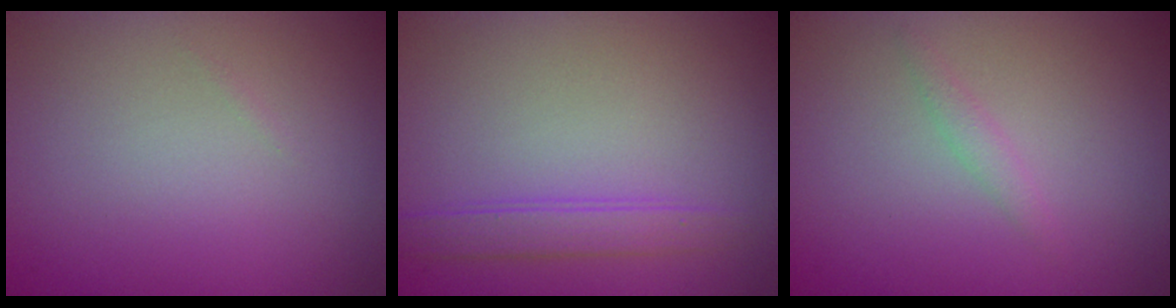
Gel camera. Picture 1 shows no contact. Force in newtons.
{"total": 1.9, "press": 1.9, "slide": 0.1}
{"total": 1.0, "press": 0.9, "slide": 0.2}